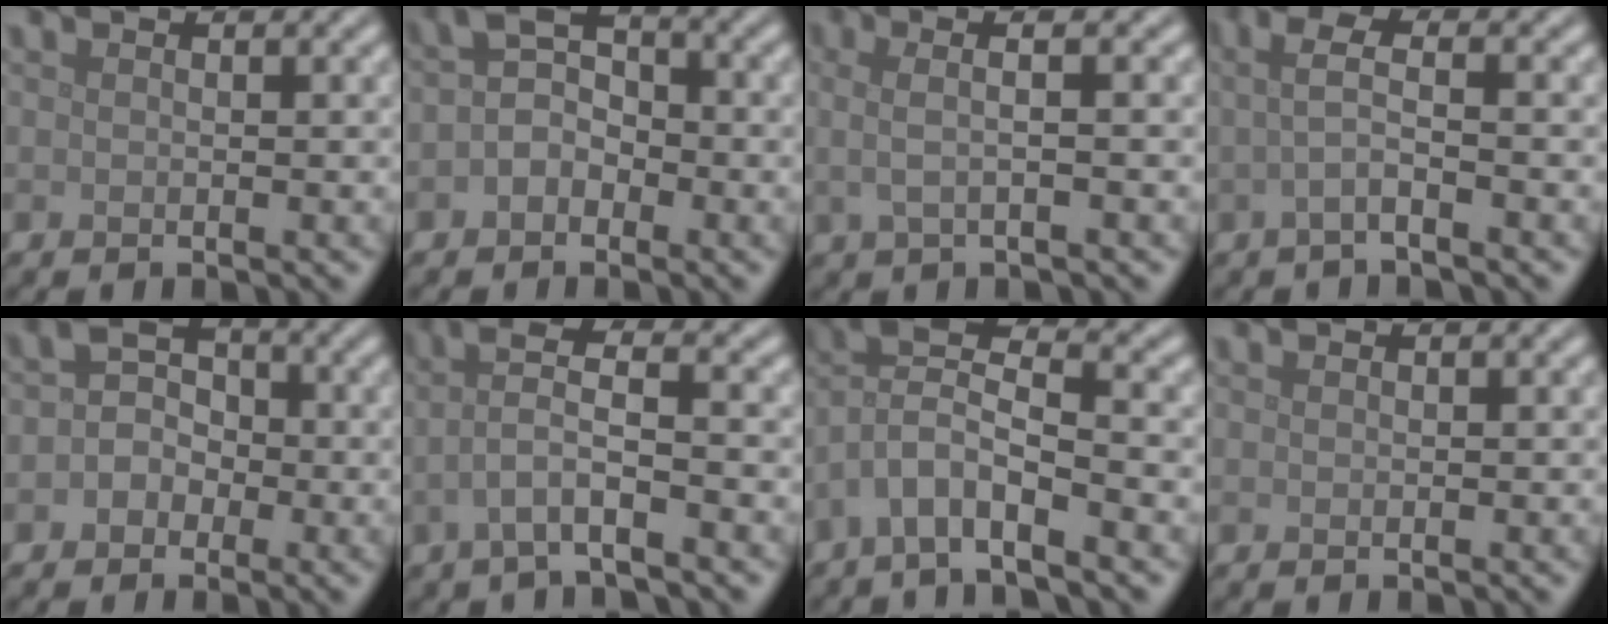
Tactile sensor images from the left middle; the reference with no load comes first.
{"total": 3.1, "force": [-1.0, 2.1, 2.0], "torque": [-0.041, 0.008, -0.026]}
{"total": 3.3, "force": [0.3, 1.1, 3.1], "torque": [-0.052, 0.004, 0.001]}
{"total": 2.7, "force": [-0.3, 0.7, 2.6], "torque": [-0.055, 0.004, -0.011]}
{"total": 2.9, "force": [-0.9, 2.3, 1.4], "torque": [-0.015, 0.009, -0.027]}
{"total": 4.2, "force": [-0.6, 1.0, 4.0], "torque": [-0.087, 0.011, -0.013]}
{"total": 5.2, "force": [-2.0, 2.1, 4.4], "torque": [-0.082, 0.012, -0.043]}
{"total": 0.0}